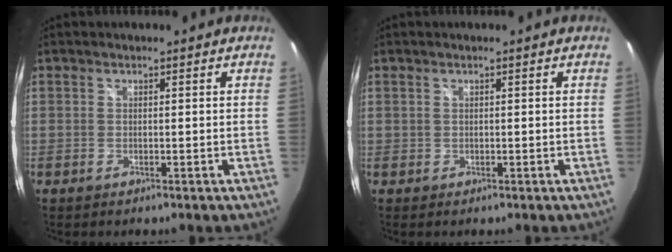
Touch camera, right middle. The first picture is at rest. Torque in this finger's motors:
{"motor_torque": [-0.07, -0.27, 0.01, 0.01]}